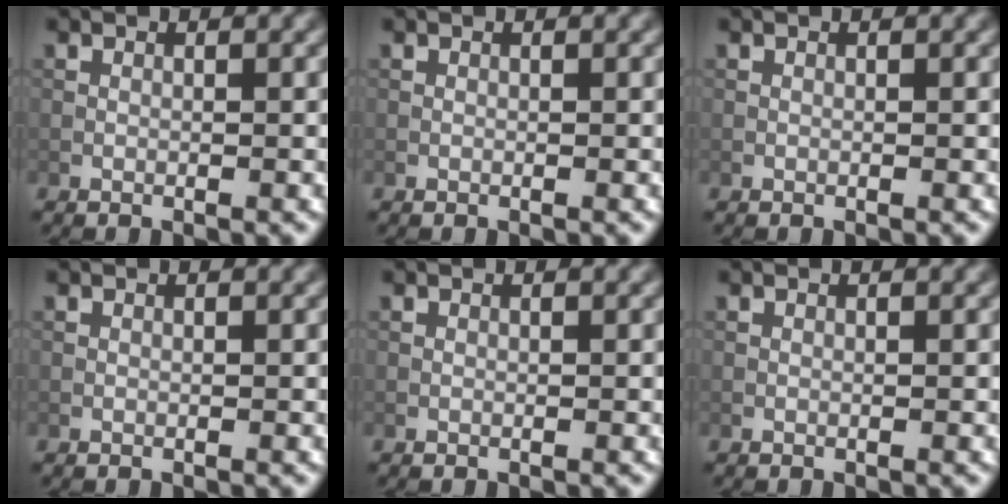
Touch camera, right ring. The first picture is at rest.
{"total": 0.0}
{"total": 0.0}
{"total": 0.0}
{"total": 0.0}
{"total": 0.0}